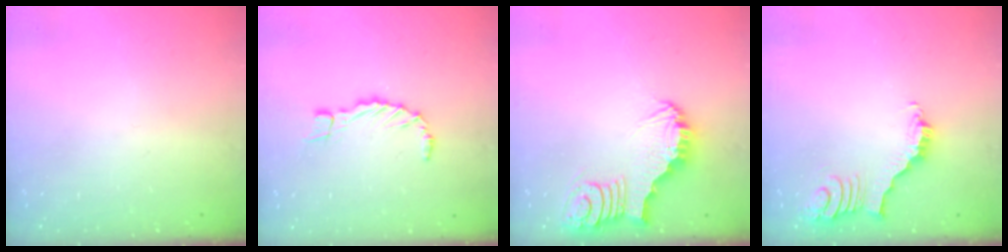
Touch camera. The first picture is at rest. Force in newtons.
{"total": 5.8, "press": 5.8, "slide": 0.8}
{"total": 4.0, "press": 4.0, "slide": 0.4}
{"total": 2.9, "press": 2.9, "slide": 0.6}